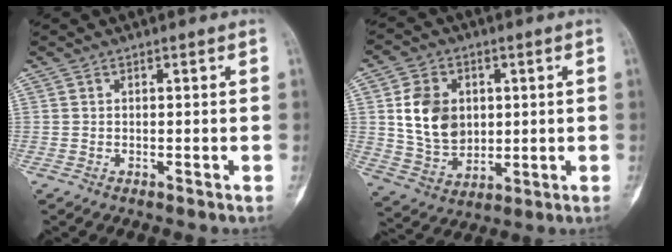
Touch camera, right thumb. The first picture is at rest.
{"total": 12.1, "force": [2.1, 9.3, 7.4], "torque": [-0.102, -0.012, 0.049]}